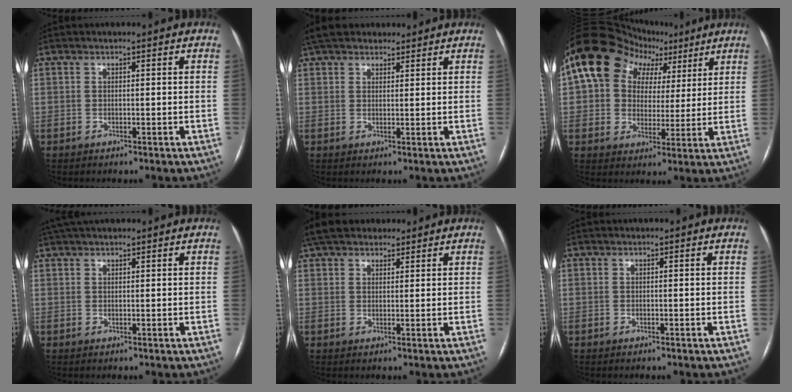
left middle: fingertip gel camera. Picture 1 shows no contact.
{"total": 8.7, "force": [7.3, 3.6, 3.0], "torque": [-0.039, 0.037, 0.123]}
{"total": 14.5, "force": [6.4, 11.2, 6.6], "torque": [-0.103, 0.062, 0.103]}
{"total": 5.7, "force": [5.0, 1.1, 2.6], "torque": [-0.044, 0.039, 0.086]}
{"total": 9.7, "force": [8.1, 4.0, 3.5], "torque": [-0.048, 0.040, 0.136]}
{"total": 0.0}